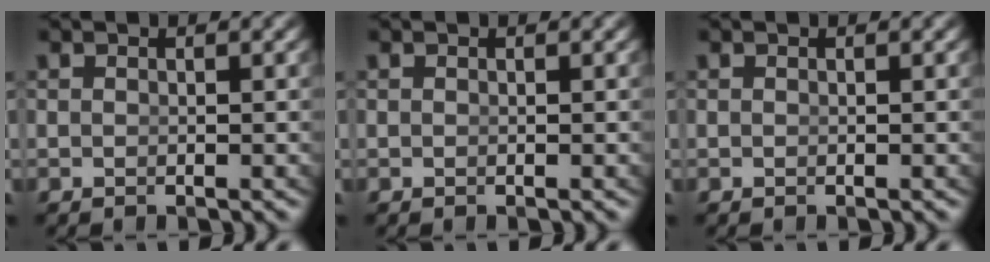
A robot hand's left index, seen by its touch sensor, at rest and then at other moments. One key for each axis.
{"total": 0.0}
{"total": 0.0}